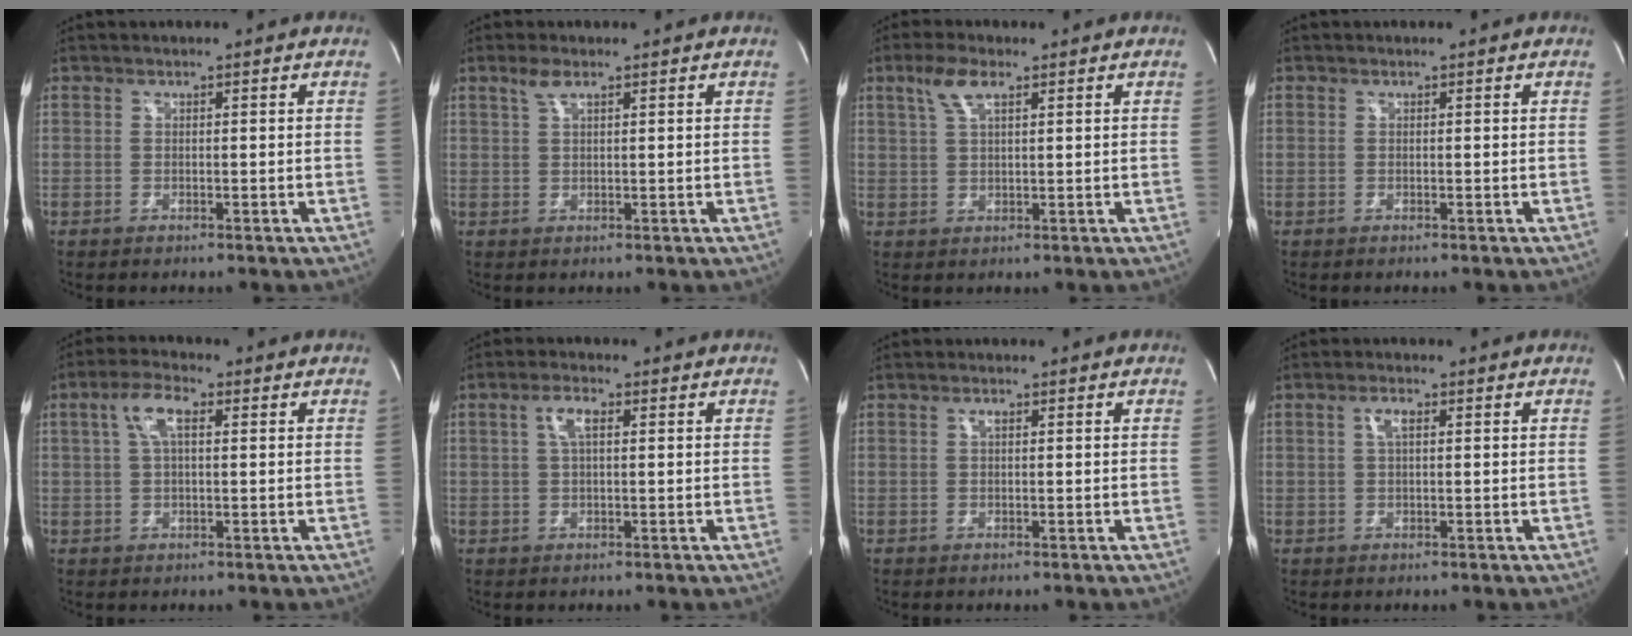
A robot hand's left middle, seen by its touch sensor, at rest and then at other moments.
{"total": 2.2, "force": [1.5, 0.5, 1.6], "torque": [-0.038, 0.007, 0.033]}
{"total": 4.3, "force": [2.5, 1.1, 3.4], "torque": [-0.078, 0.012, 0.053]}
{"total": 0.0}
{"total": 5.2, "force": [1.6, 1.7, 4.7], "torque": [-0.100, 0.018, 0.032]}
{"total": 3.4, "force": [1.0, 1.0, 3.1], "torque": [-0.064, 0.011, 0.019]}
{"total": 0.7, "force": [0.2, 0.2, 0.7], "torque": [-0.013, 0.002, 0.004]}
{"total": 2.1, "force": [0.6, 0.6, 1.9], "torque": [-0.040, 0.006, 0.012]}